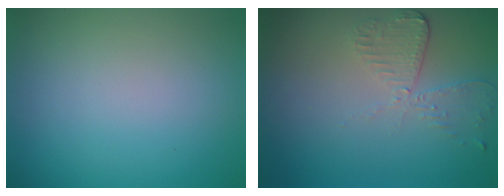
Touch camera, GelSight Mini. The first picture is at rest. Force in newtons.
{"total": 2.6, "press": 2.3, "slide": 1.2}